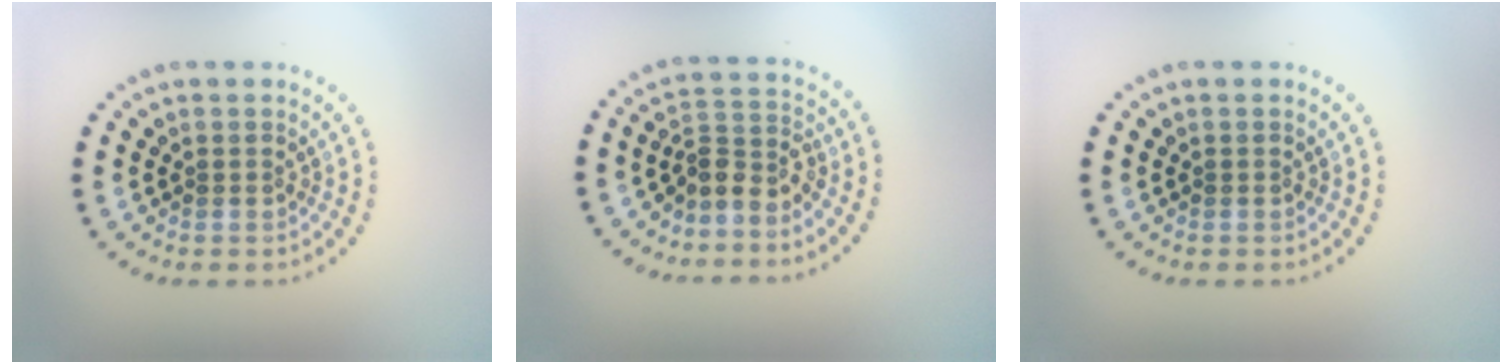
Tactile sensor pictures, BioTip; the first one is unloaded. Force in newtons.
{"total": 2.9, "press": 2.1, "slide": 2.0}
{"total": 0.0}